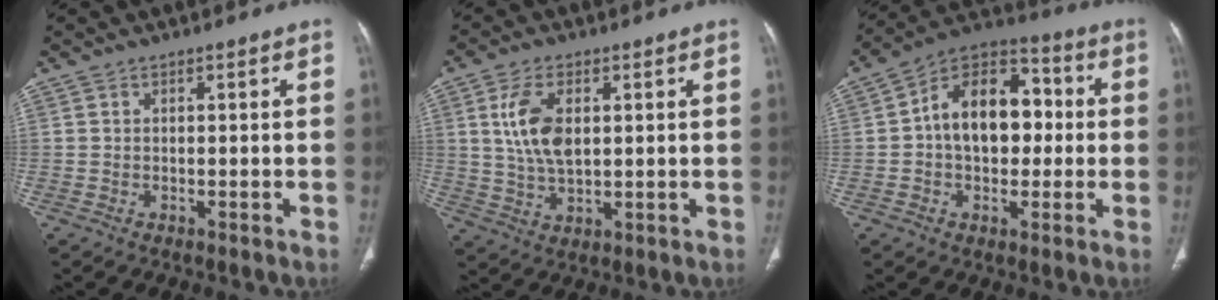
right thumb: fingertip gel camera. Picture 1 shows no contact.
{"total": 8.8, "force": [2.0, 4.8, 7.1], "torque": [-0.141, -0.006, 0.043]}
{"total": 15.3, "force": [0.7, 10.3, 11.3], "torque": [-0.138, 0.036, 0.000]}